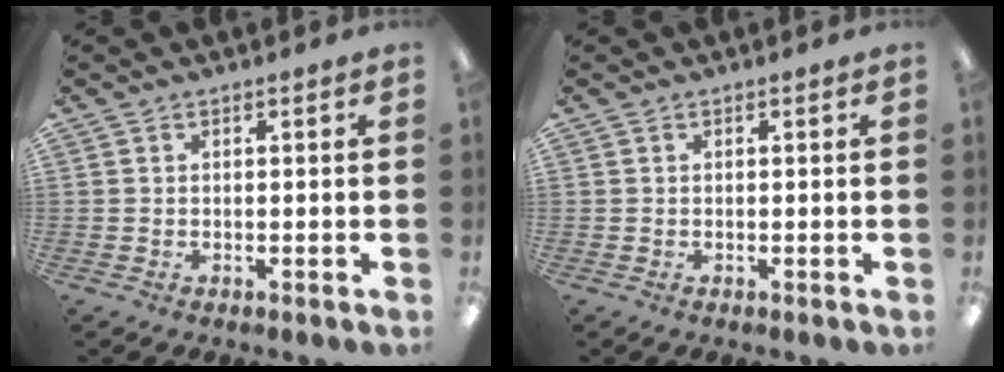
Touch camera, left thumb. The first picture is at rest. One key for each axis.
{"total": 0.0}